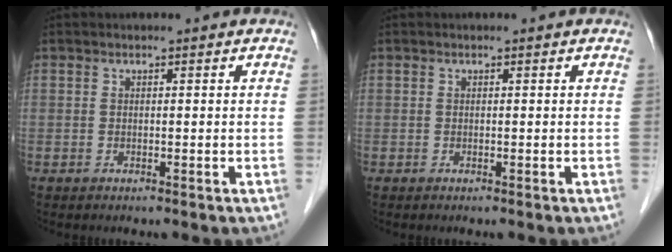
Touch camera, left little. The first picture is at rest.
{"total": 0.0}